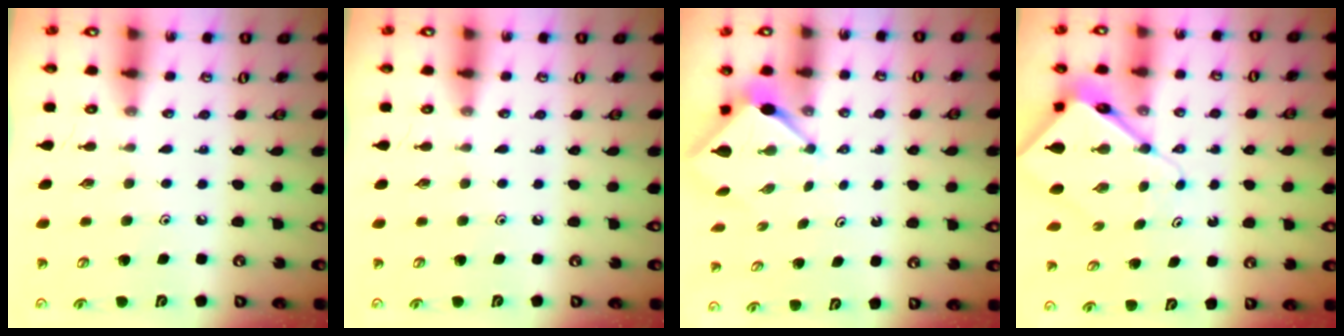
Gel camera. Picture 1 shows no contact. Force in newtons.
{"total": 0.0}
{"total": 3.1, "press": 3.0, "slide": 0.3}
{"total": 8.8, "press": 8.7, "slide": 0.9}